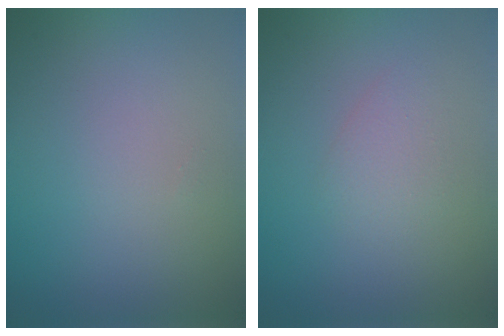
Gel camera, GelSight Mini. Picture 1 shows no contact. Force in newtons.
{"total": 1.4, "press": 1.4, "slide": 0.0}